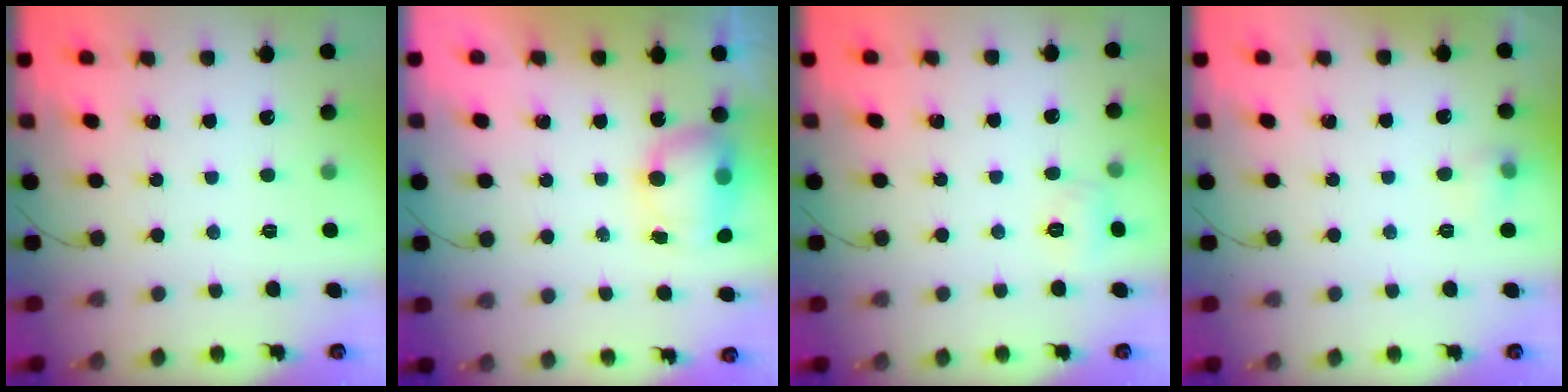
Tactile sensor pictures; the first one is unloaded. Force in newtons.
{"total": 8.6, "press": 7.5, "slide": 4.2}
{"total": 5.8, "press": 5.6, "slide": 1.6}
{"total": 5.4, "press": 5.4, "slide": 1.0}